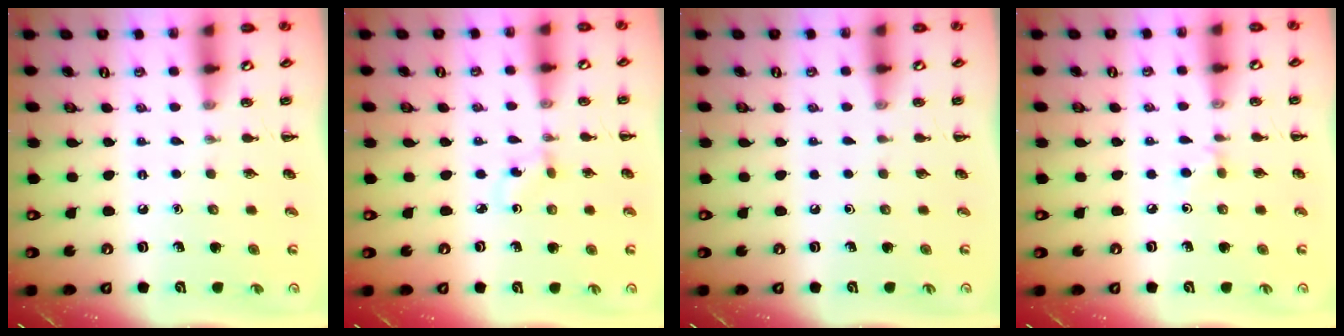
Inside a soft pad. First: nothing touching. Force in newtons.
{"total": 1.5, "press": 1.3, "slide": 0.8}
{"total": 0.0}
{"total": 4.0, "press": 3.7, "slide": 1.5}